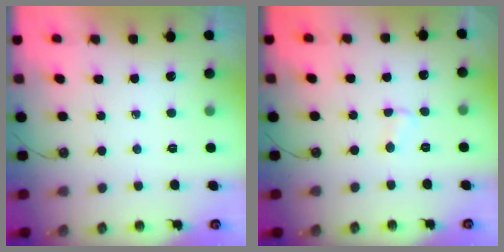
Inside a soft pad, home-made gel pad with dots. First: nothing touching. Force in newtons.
{"total": 2.1, "press": 2.1, "slide": 0.2}